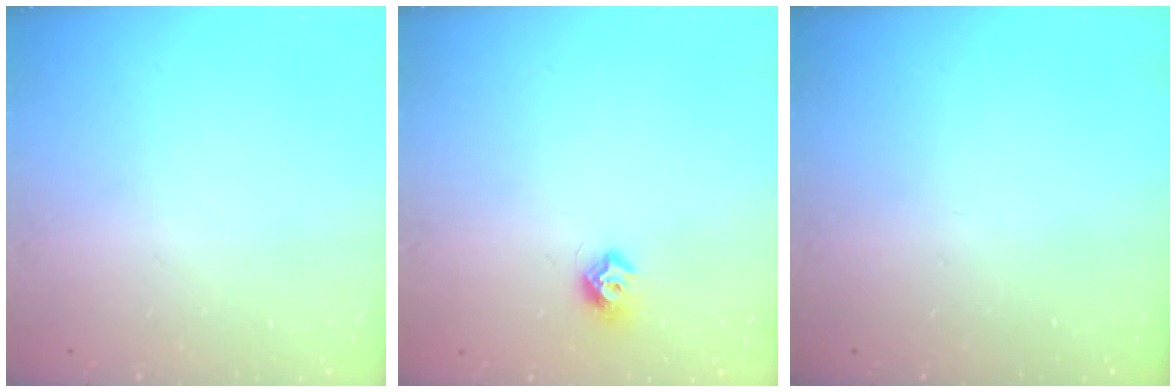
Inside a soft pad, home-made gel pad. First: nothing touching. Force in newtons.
{"total": 7.7, "press": 7.7, "slide": 0.7}
{"total": 0.0}